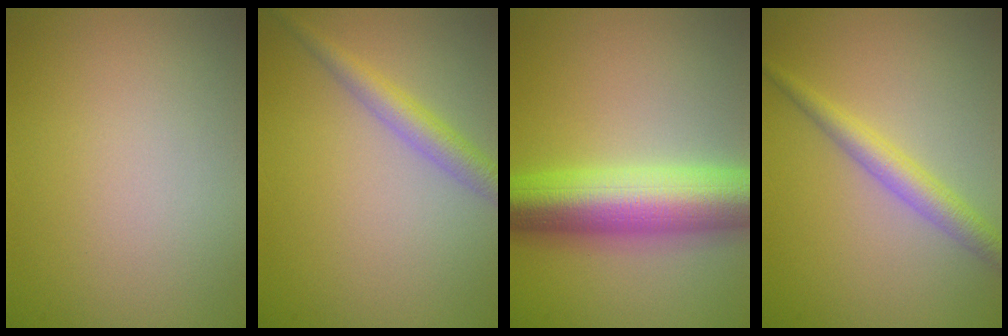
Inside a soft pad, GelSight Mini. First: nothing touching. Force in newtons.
{"total": 2.8, "press": 2.8, "slide": 0.1}
{"total": 9.9, "press": 9.9, "slide": 0.1}
{"total": 2.8, "press": 2.8, "slide": 0.1}